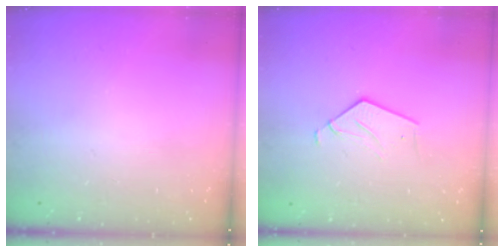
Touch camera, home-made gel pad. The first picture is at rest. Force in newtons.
{"total": 3.9, "press": 3.9, "slide": 0.2}